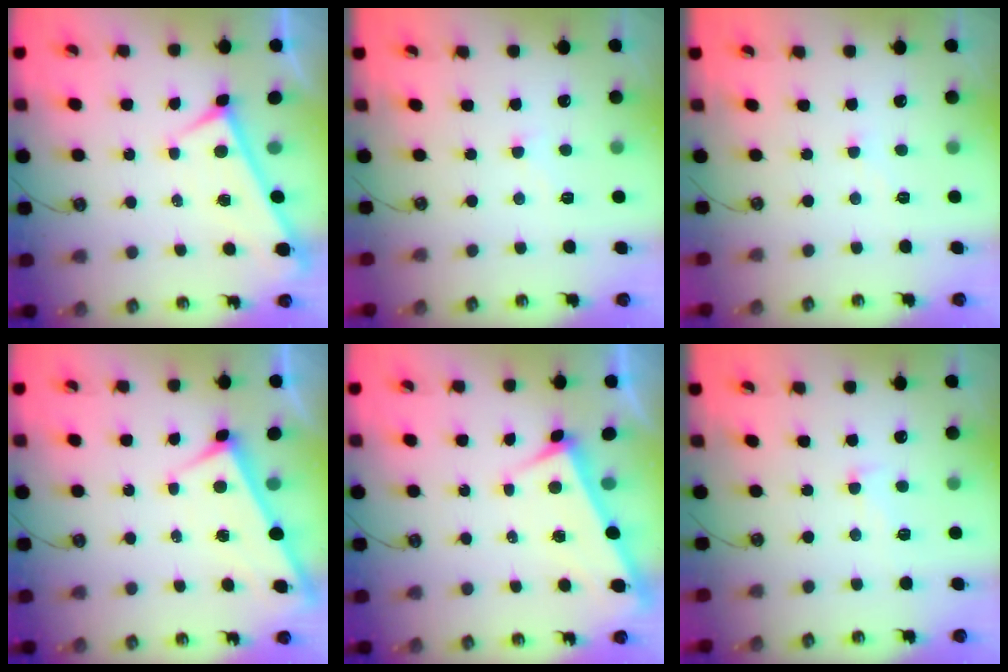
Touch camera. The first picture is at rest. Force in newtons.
{"total": 0.9, "press": 0.7, "slide": 0.5}
{"total": 1.1, "press": 1.0, "slide": 0.4}
{"total": 2.7, "press": 2.7, "slide": 0.3}
{"total": 3.5, "press": 3.4, "slide": 0.3}
{"total": 1.8, "press": 1.4, "slide": 1.1}